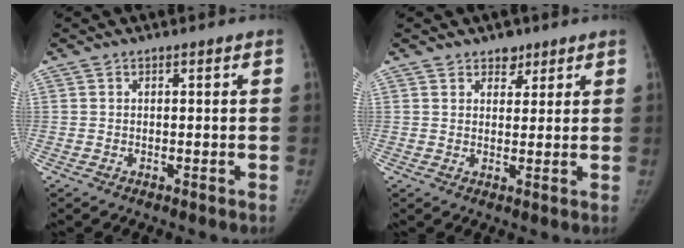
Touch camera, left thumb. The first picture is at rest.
{"total": 3.2, "force": [2.2, 2.1, 0.9], "torque": [0.011, -0.012, 0.031]}